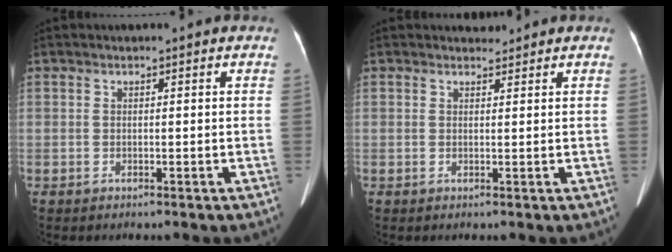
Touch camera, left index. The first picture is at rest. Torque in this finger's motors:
{"motor_torque": [-0.02, -0.03, -0.20, -0.06]}